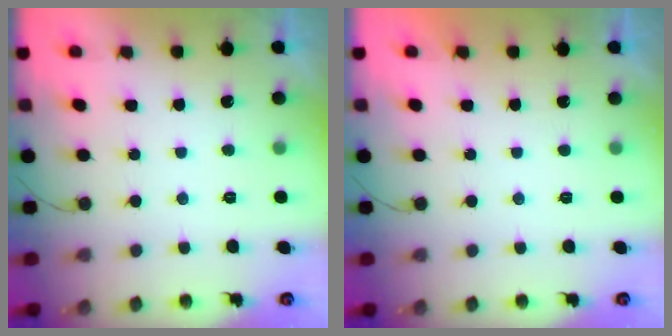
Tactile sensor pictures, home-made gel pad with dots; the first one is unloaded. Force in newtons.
{"total": 1.6, "press": 1.6, "slide": 0.1}